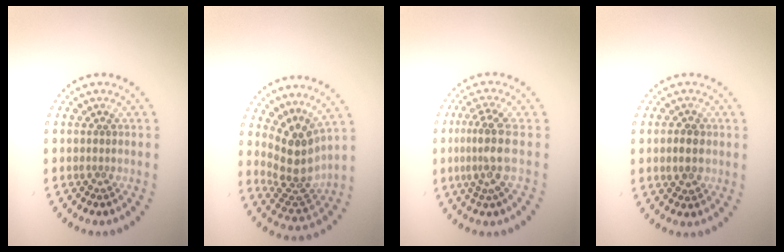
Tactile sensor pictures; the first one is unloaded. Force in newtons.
{"total": 4.1, "press": 3.2, "slide": 2.6}
{"total": 3.3, "press": 2.5, "slide": 2.2}
{"total": 2.2, "press": 2.2, "slide": 0.1}